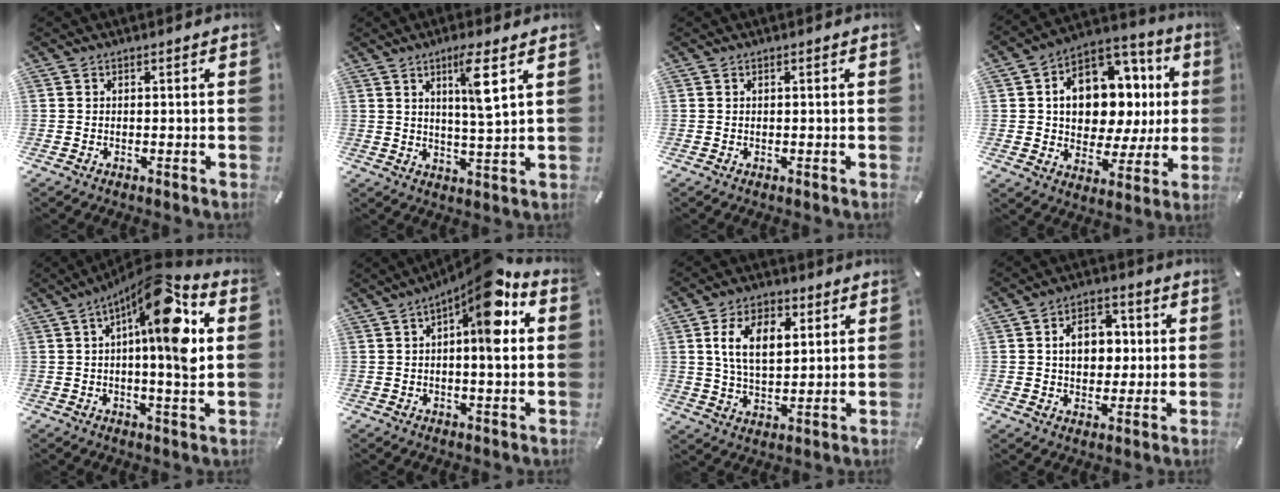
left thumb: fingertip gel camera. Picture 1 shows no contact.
{"total": 7.8, "force": [3.5, 0.6, 7.0], "torque": [-0.113, -0.014, 0.049]}
{"total": 0.0}
{"total": 15.6, "force": [3.6, 11.3, 10.2], "torque": [-0.153, -0.025, 0.069]}
{"total": 18.0, "force": [5.2, 4.7, 16.6], "torque": [-0.248, -0.026, 0.072]}
{"total": 13.4, "force": [4.5, 3.8, 12.0], "torque": [-0.162, -0.029, 0.063]}
{"total": 11.5, "force": [3.9, 7.0, 8.2], "torque": [-0.147, 0.005, 0.068]}
{"total": 10.0, "force": [1.1, 7.5, 6.5], "torque": [-0.093, 0.007, 0.018]}